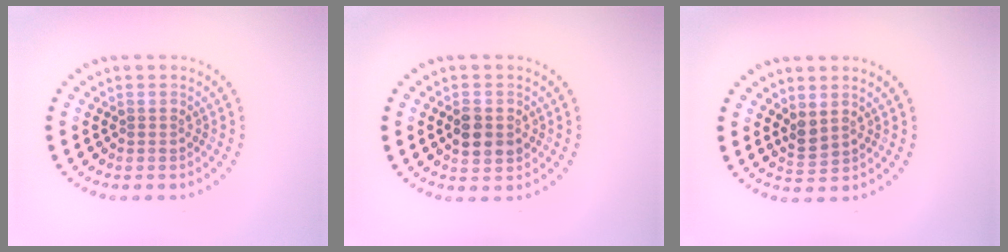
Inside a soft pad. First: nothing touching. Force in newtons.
{"total": 3.0, "press": 2.9, "slide": 0.2}
{"total": 1.4, "press": 1.3, "slide": 0.7}